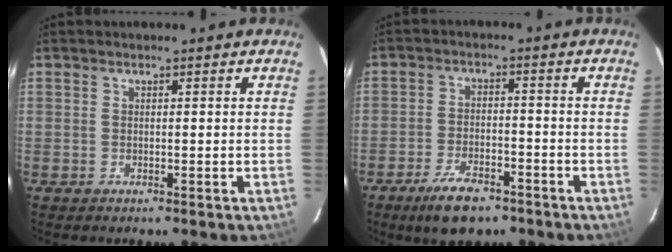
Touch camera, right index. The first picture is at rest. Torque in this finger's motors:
{"motor_torque": [0.62, -0.67, 0.27, 0.06]}